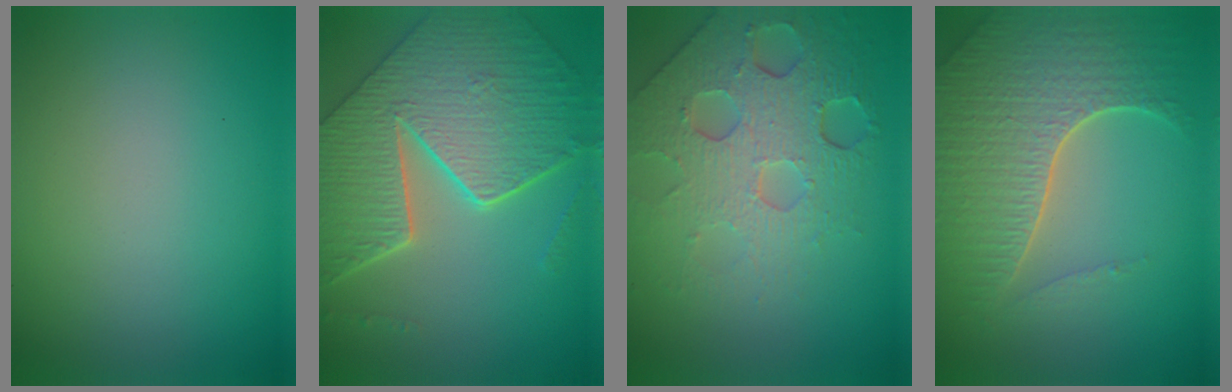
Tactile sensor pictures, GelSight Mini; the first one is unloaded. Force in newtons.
{"total": 9.6, "press": 7.0, "slide": 6.4}
{"total": 7.8, "press": 5.3, "slide": 5.7}
{"total": 7.0, "press": 5.0, "slide": 4.9}